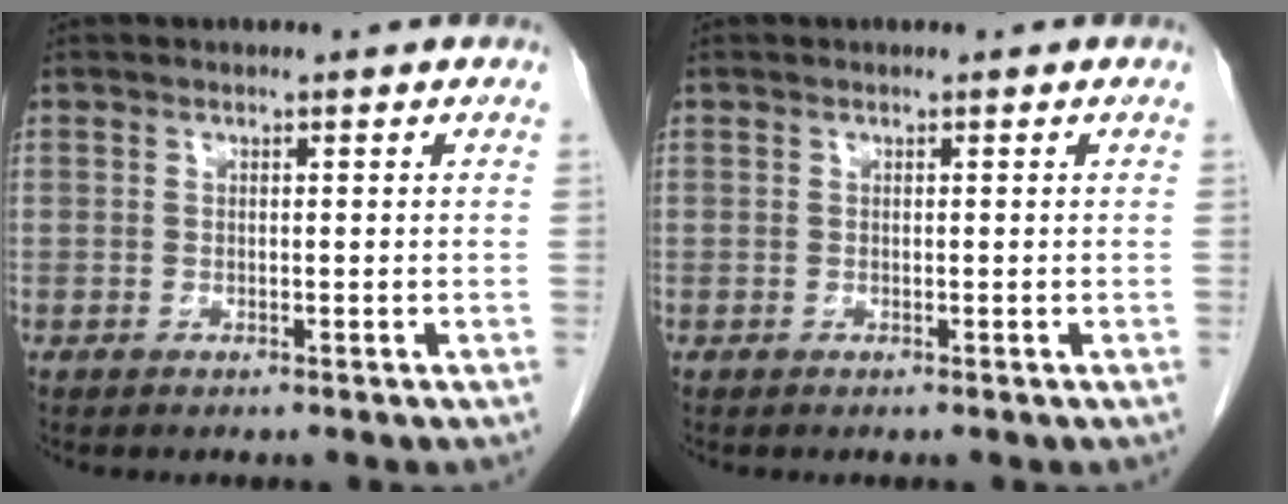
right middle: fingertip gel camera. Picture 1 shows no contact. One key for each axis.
{"total": 0.0}